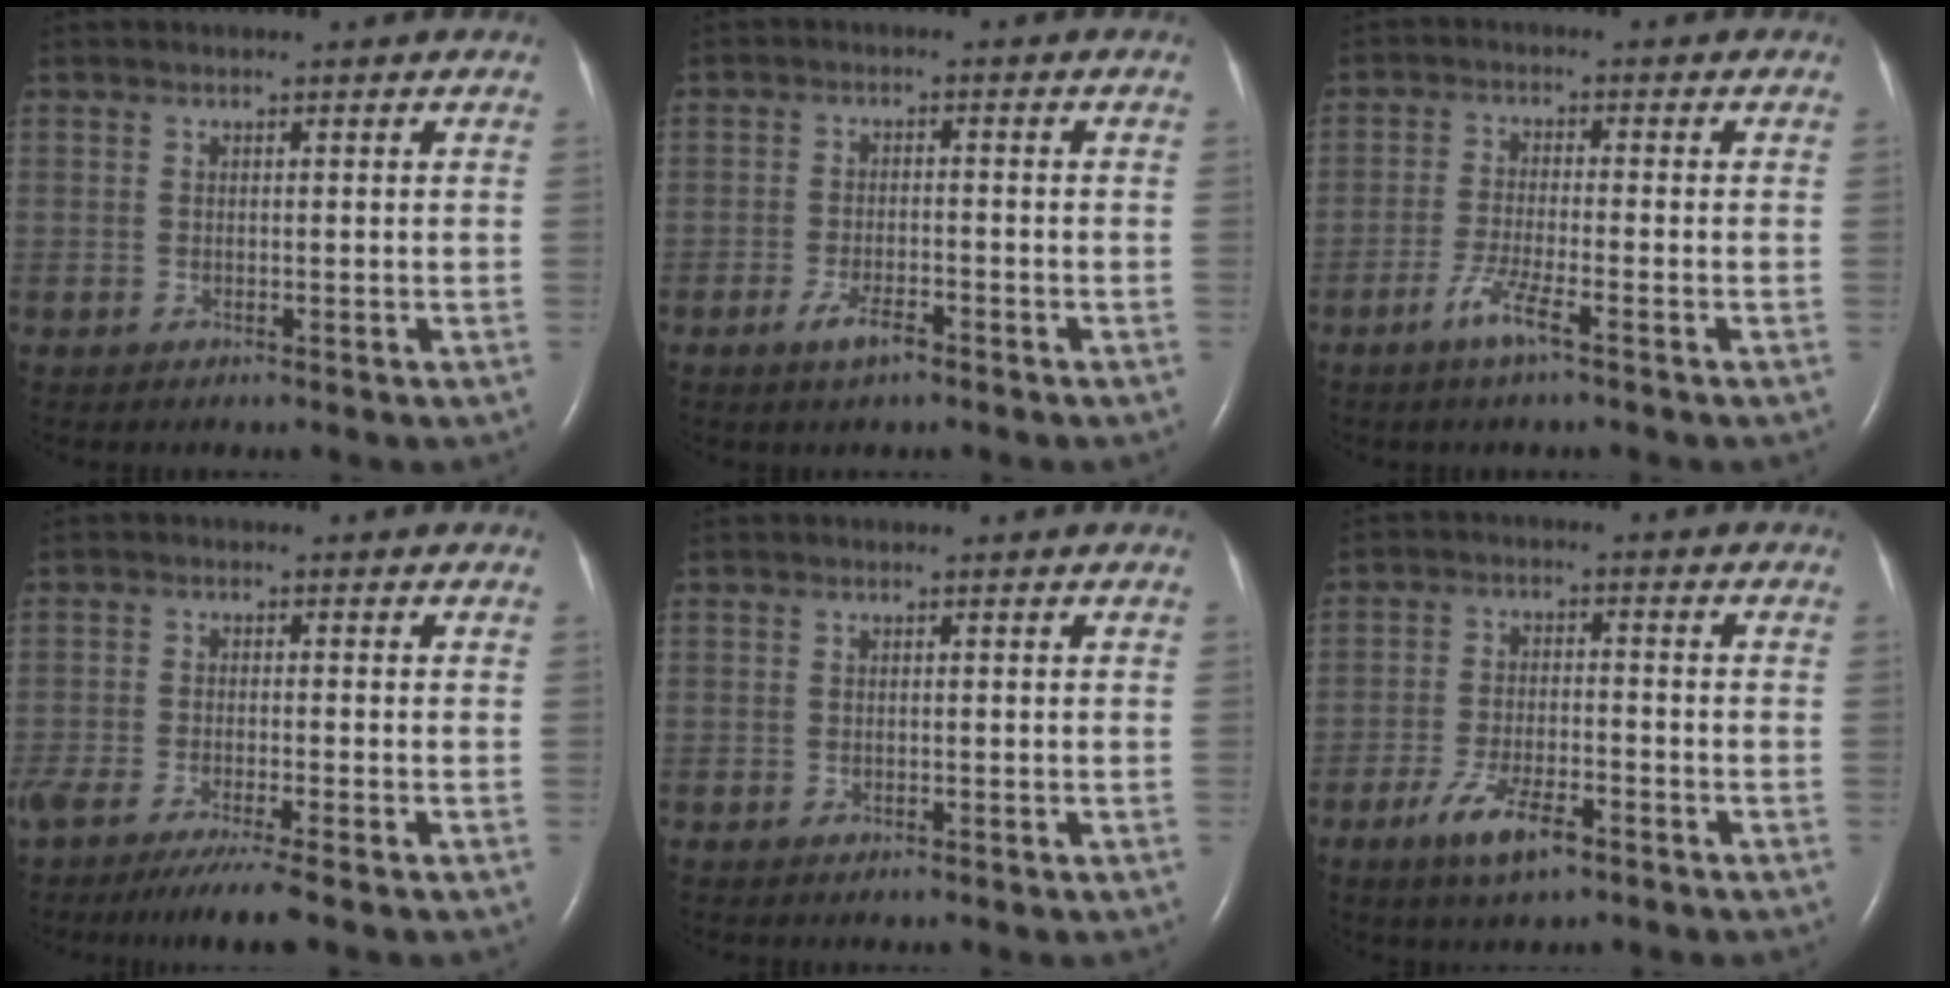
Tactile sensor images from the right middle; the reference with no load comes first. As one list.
[{"total": 3.6, "force": [-2.4, 0.9, 2.5], "torque": [-0.056, -0.002, -0.044]}, {"total": 4.5, "force": [-2.8, 0.0, 3.6], "torque": [-0.073, -0.007, -0.058]}, {"total": 8.5, "force": [-6.7, 0.0, 5.2], "torque": [-0.083, -0.023, -0.110]}, {"total": 0.0}, {"total": 6.9, "force": [-4.2, 1.9, 5.1], "torque": [-0.105, -0.008, -0.074]}]